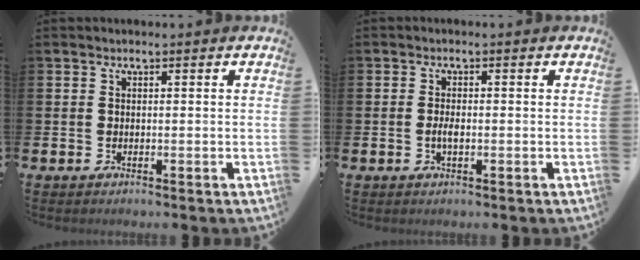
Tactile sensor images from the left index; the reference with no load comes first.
{"total": 1.6, "force": [-0.3, 0.6, 1.5], "torque": [-0.024, -0.001, -0.007]}